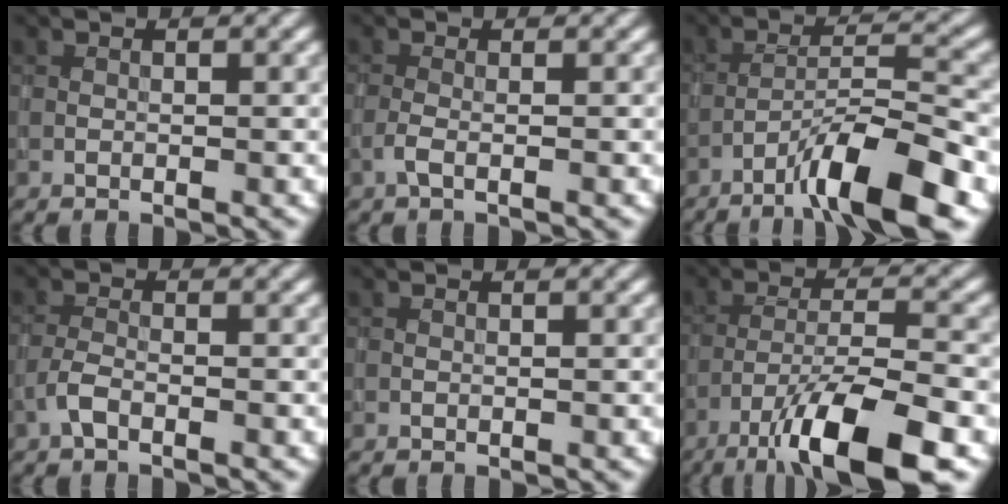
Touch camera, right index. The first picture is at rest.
{"total": 1.1, "force": [-0.5, 0.2, 0.9], "torque": [-0.018, 0.002, -0.015]}
{"total": 8.7, "force": [-5.3, 1.6, 6.8], "torque": [-0.111, 0.011, -0.087]}
{"total": 1.5, "force": [-1.0, 0.5, 1.1], "torque": [-0.024, 0.002, -0.025]}
{"total": 0.0}
{"total": 10.4, "force": [-6.3, 2.5, 7.8], "torque": [-0.140, -0.002, -0.112]}